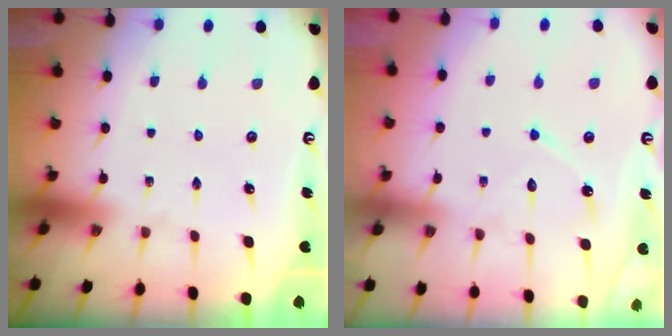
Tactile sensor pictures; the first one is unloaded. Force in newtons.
{"total": 9.4, "press": 9.4, "slide": 0.4}